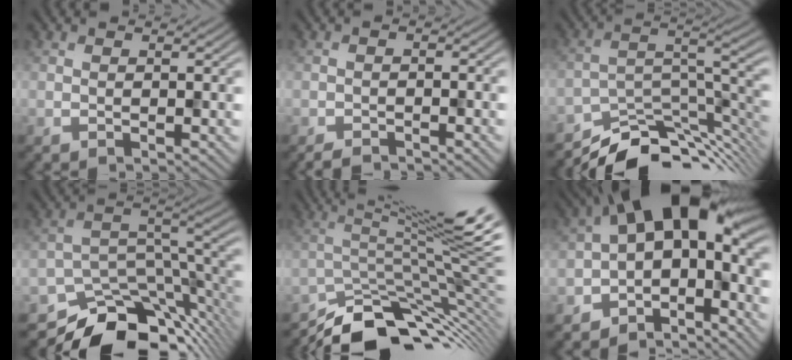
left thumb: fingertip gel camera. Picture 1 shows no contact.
{"total": 2.4, "force": [-2.1, 0.8, 0.9], "torque": [-0.017, -0.001, -0.042]}
{"total": 10.3, "force": [-8.6, 3.0, 4.8], "torque": [-0.082, -0.008, -0.149]}
{"total": 12.8, "force": [-10.1, 4.9, 6.2], "torque": [-0.100, -0.017, -0.164]}
{"total": 10.8, "force": [-5.1, 2.2, 9.3], "torque": [-0.125, 0.011, -0.084]}
{"total": 15.8, "force": [-0.5, 8.7, 13.1], "torque": [-0.187, 0.004, -0.005]}